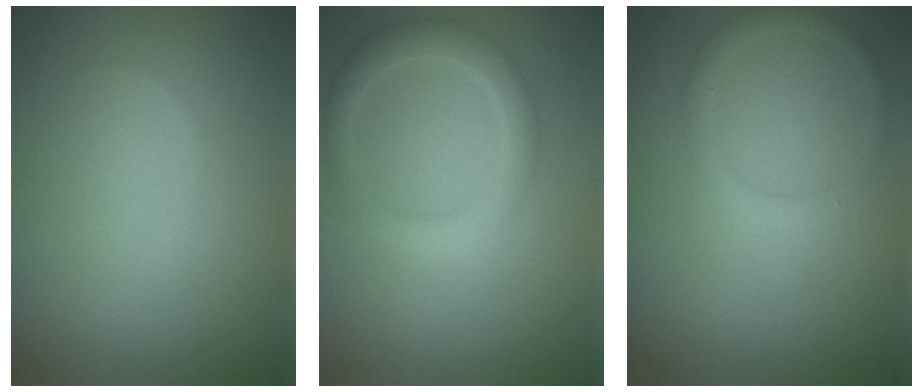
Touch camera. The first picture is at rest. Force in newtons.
{"total": 2.8, "press": 2.8, "slide": 0.1}
{"total": 1.4, "press": 1.4, "slide": 0.1}